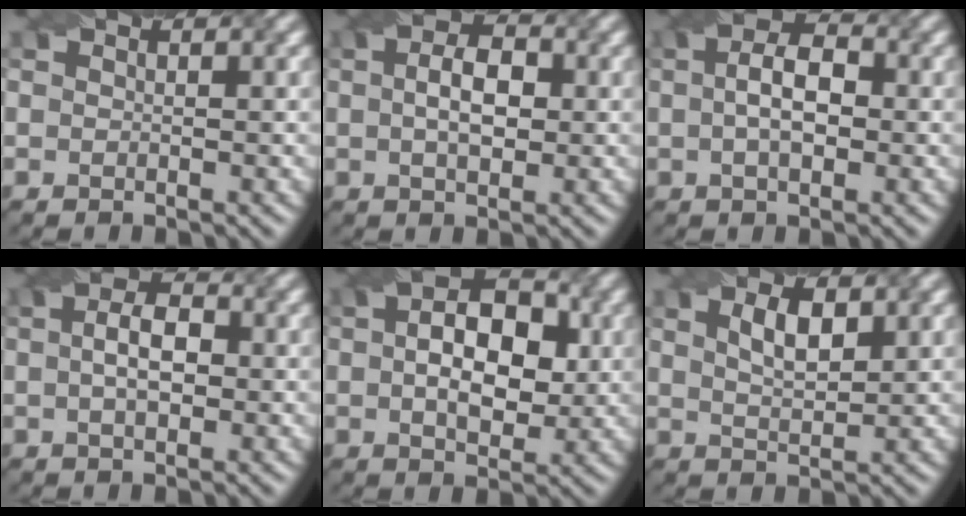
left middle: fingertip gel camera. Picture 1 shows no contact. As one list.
[{"total": 3.5, "force": [-0.3, 2.1, 2.7], "torque": [-0.039, 0.008, 0.005]}, {"total": 3.8, "force": [-0.4, 2.3, 3.1], "torque": [-0.040, 0.011, 0.002]}, {"total": 3.0, "force": [-0.5, 1.8, 2.4], "torque": [-0.032, 0.008, 0.001]}, {"total": 7.0, "force": [0.2, 4.5, 5.4], "torque": [-0.070, 0.012, 0.012]}, {"total": 2.0, "force": [0.6, 0.9, 1.7], "torque": [-0.031, 0.003, 0.029]}]